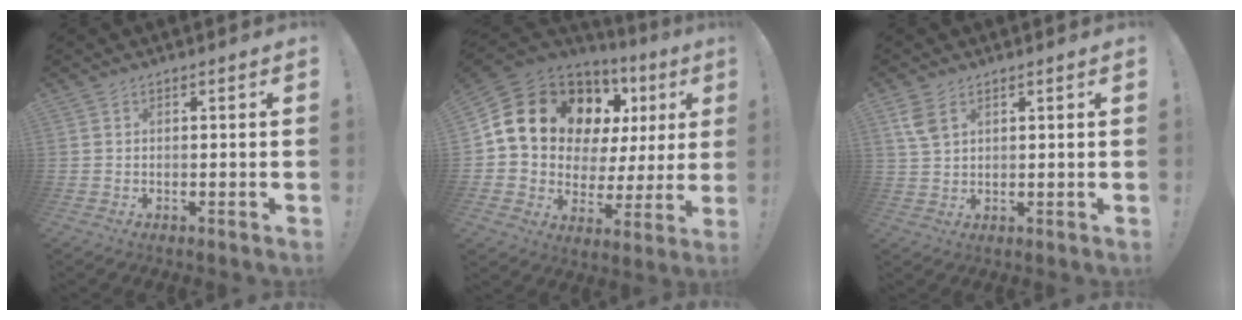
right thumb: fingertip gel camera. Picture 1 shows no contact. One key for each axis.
{"total": 17.7, "fx": 9.6, "fy": 11.3, "fz": 9.7, "tx": -0.160, "ty": -0.056, "tz": 0.196}
{"total": 5.2, "fx": 2.8, "fy": 2.9, "fz": 3.3, "tx": -0.060, "ty": -0.009, "tz": 0.054}